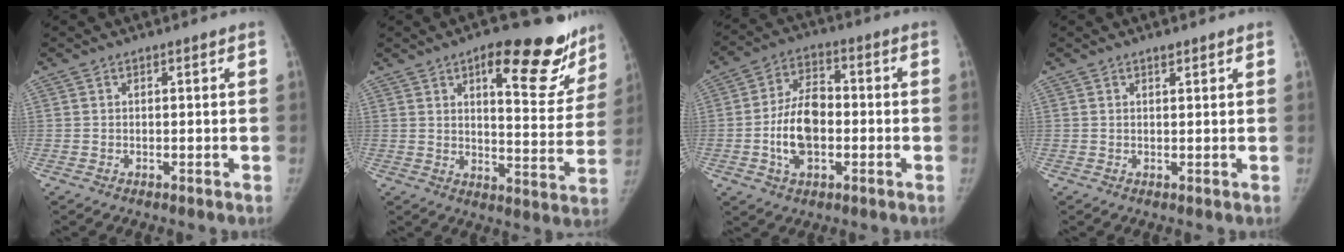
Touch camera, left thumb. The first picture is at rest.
{"total": 19.4, "force": [11.8, 7.3, 13.6], "torque": [-0.113, -0.059, 0.156]}
{"total": 11.1, "force": [-2.1, 6.8, 8.5], "torque": [-0.137, 0.020, -0.041]}
{"total": 1.2, "force": [0.9, 0.4, 0.6], "torque": [-0.004, -0.005, 0.014]}